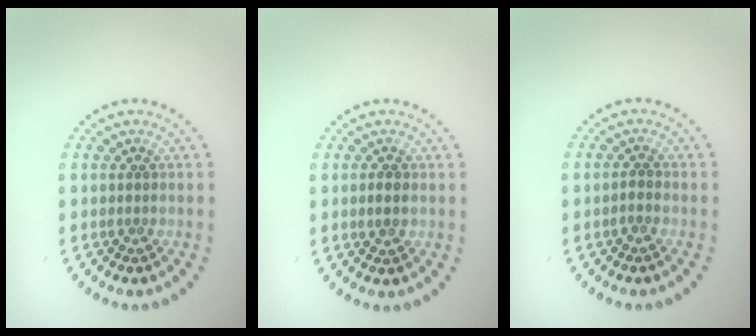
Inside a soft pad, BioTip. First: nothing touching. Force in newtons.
{"total": 0.9, "press": 0.9, "slide": 0.2}
{"total": 0.5, "press": 0.4, "slide": 0.3}